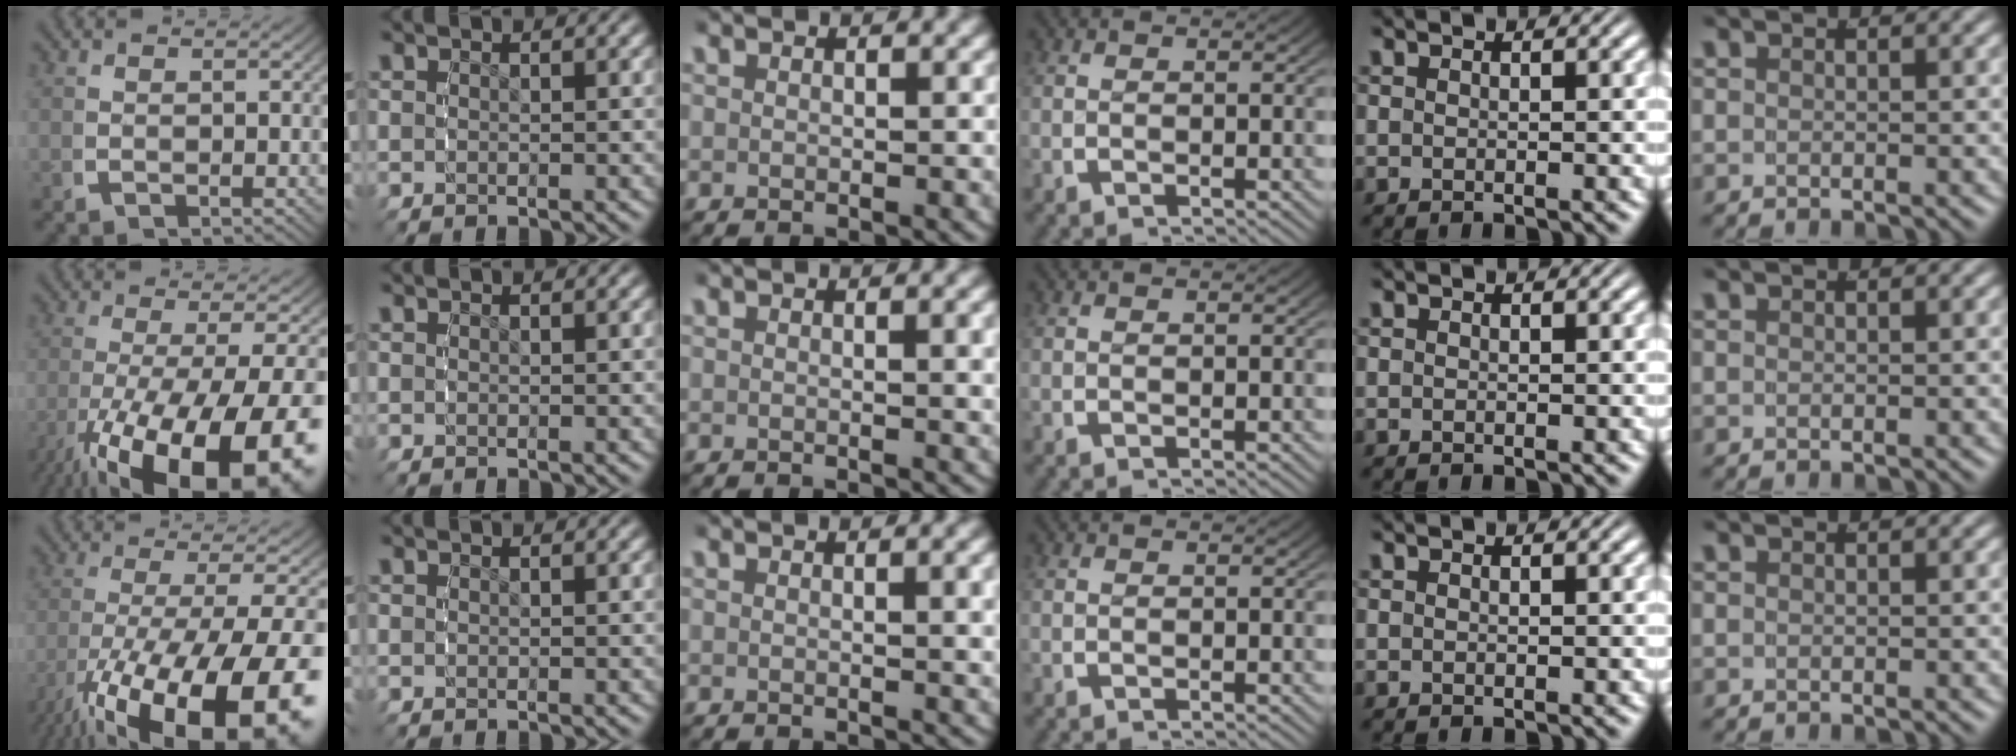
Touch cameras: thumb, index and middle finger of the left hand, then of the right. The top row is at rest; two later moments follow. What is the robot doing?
{"motion": "grasp_and_lifting", "object": "dispenser bottle"}